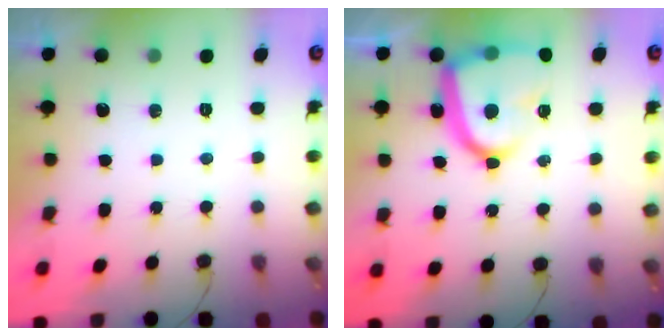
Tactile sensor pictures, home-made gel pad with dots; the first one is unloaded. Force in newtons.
{"total": 18.0, "press": 17.9, "slide": 1.6}